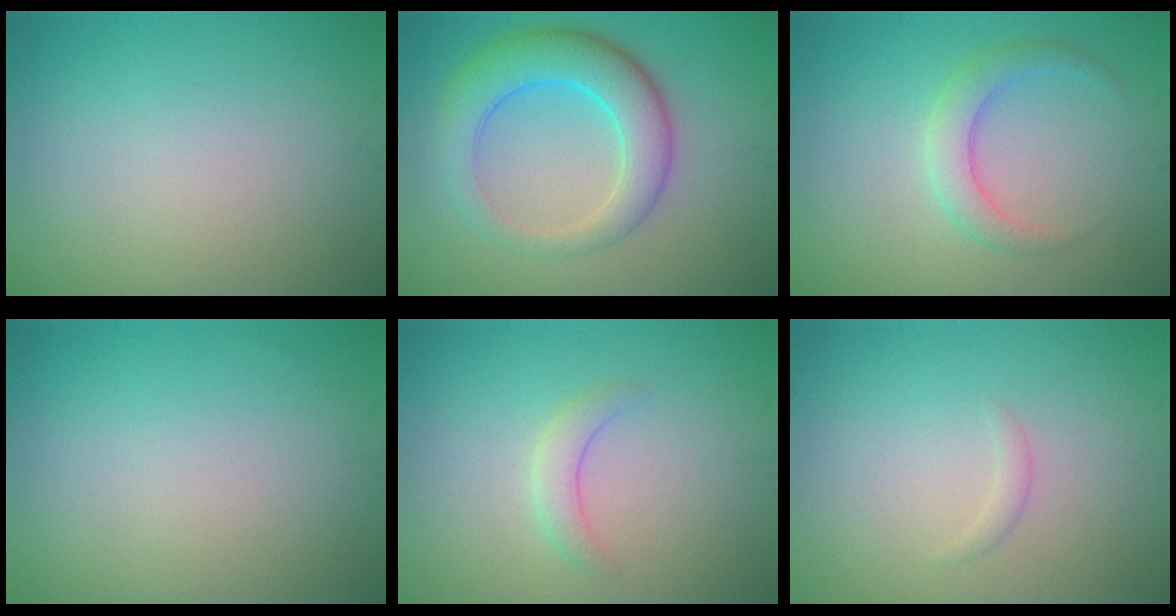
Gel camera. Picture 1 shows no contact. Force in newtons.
{"total": 6.4, "press": 6.4, "slide": 0.2}
{"total": 2.7, "press": 2.7, "slide": 0.2}
{"total": 0.0}
{"total": 1.7, "press": 1.7, "slide": 0.0}
{"total": 0.7, "press": 0.7, "slide": 0.0}